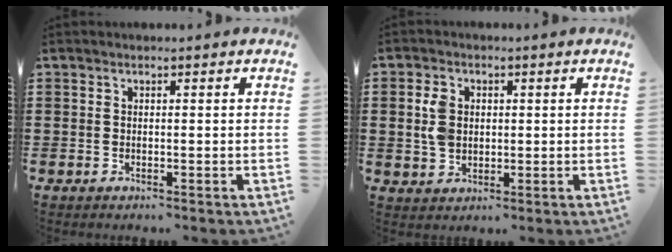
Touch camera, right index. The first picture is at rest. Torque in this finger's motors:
{"motor_torque": [0.16, -0.10, 0.11, 0.08]}